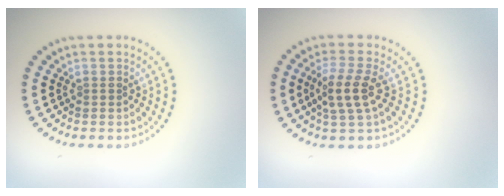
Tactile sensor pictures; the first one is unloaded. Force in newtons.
{"total": 3.1, "press": 2.6, "slide": 1.6}